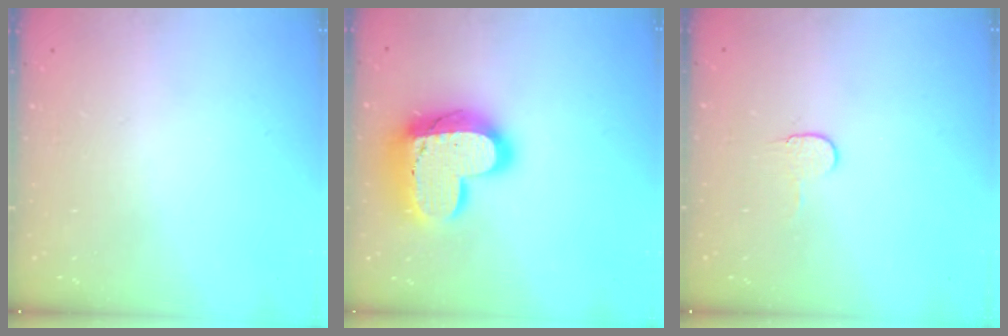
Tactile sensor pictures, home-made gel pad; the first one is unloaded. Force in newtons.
{"total": 19.8, "press": 19.7, "slide": 1.5}
{"total": 5.0, "press": 4.9, "slide": 0.4}